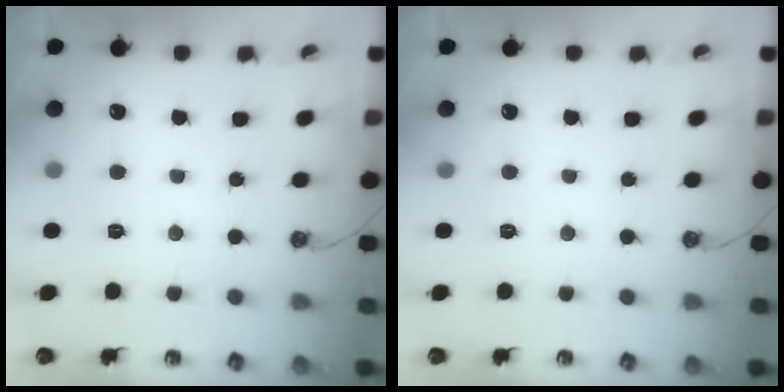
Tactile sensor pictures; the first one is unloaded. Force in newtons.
{"total": 0.0}